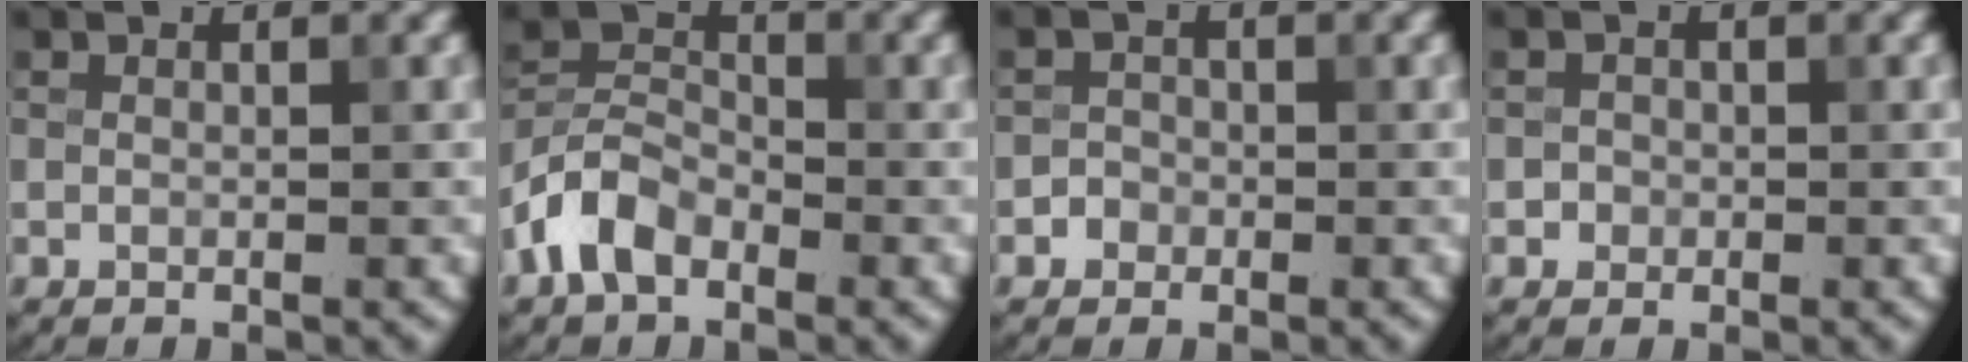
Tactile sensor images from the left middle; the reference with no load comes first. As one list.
[{"total": 5.1, "force": [-3.0, 3.1, 2.7], "torque": [-0.058, 0.007, -0.069]}, {"total": 1.3, "force": [-0.6, 1.2, 0.1], "torque": [0.013, 0.003, -0.015]}, {"total": 1.1, "force": [-0.3, 1.0, 0.0], "torque": [0.015, -0.001, -0.009]}]